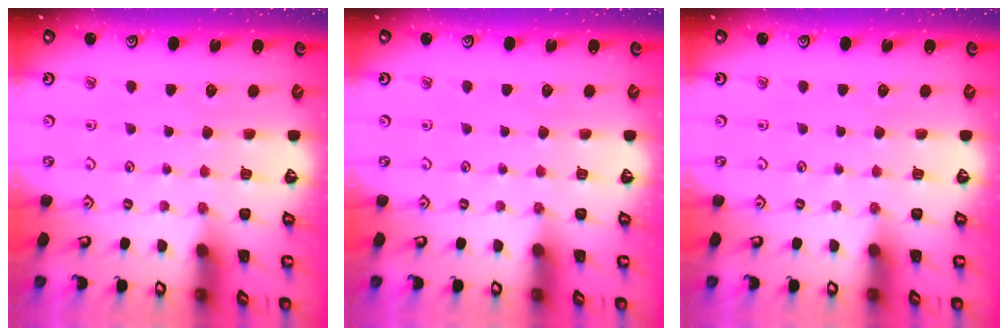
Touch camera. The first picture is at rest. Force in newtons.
{"total": 0.0}
{"total": 0.0}